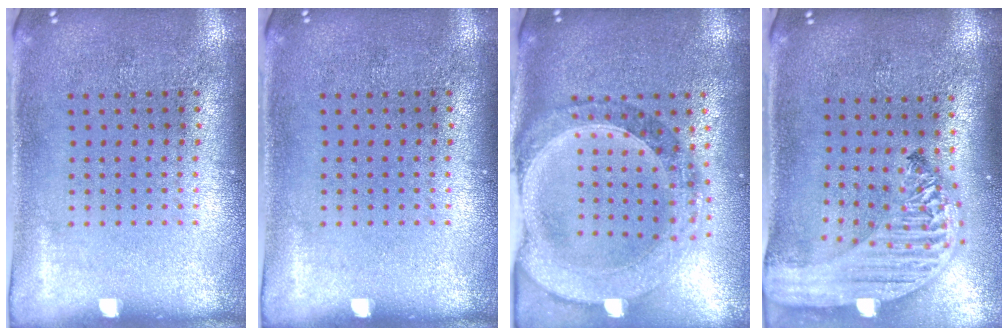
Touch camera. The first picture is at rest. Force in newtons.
{"total": 0.0}
{"total": 1.6, "press": 1.5, "slide": 0.5}
{"total": 3.2, "press": 2.5, "slide": 2.0}